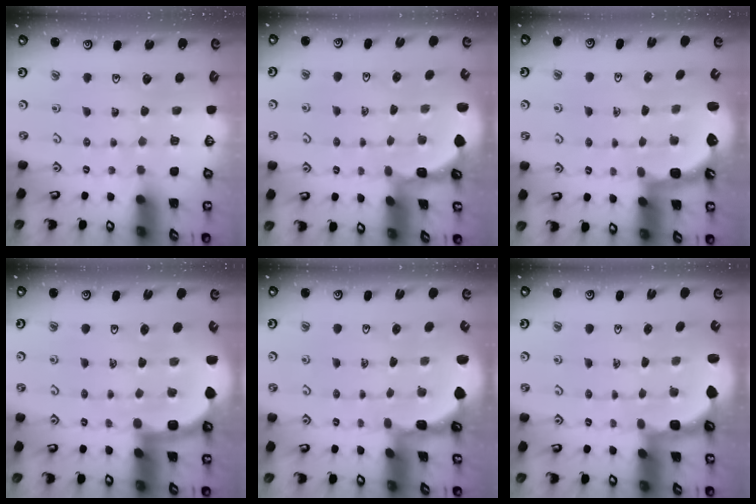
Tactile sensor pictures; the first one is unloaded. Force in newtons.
{"total": 1.1, "press": 1.1, "slide": 0.3}
{"total": 2.8, "press": 2.2, "slide": 1.8}
{"total": 6.2, "press": 6.0, "slide": 1.5}
{"total": 1.4, "press": 1.4, "slide": 0.1}
{"total": 2.6, "press": 2.3, "slide": 1.3}